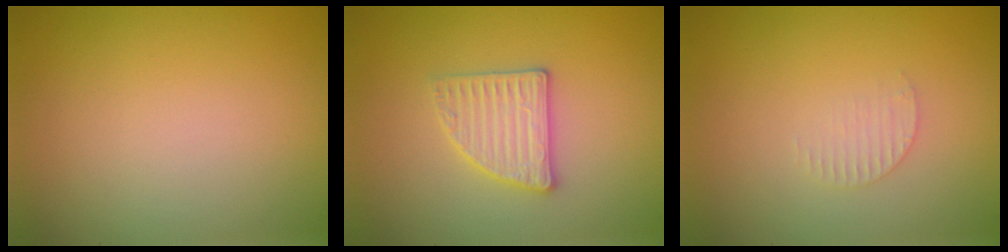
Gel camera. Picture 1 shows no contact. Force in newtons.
{"total": 2.8, "press": 2.7, "slide": 0.5}
{"total": 1.3, "press": 1.2, "slide": 0.4}